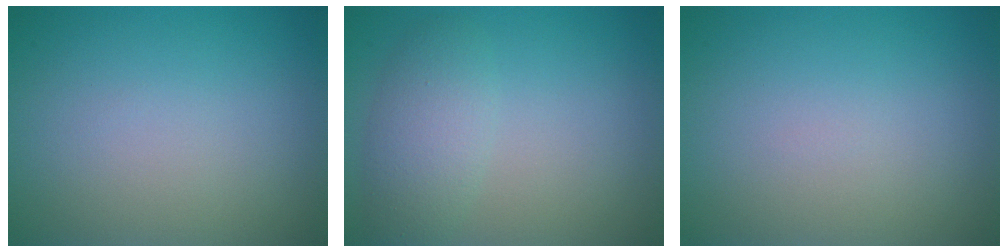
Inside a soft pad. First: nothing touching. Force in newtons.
{"total": 2.6, "press": 2.6, "slide": 0.2}
{"total": 0.0}